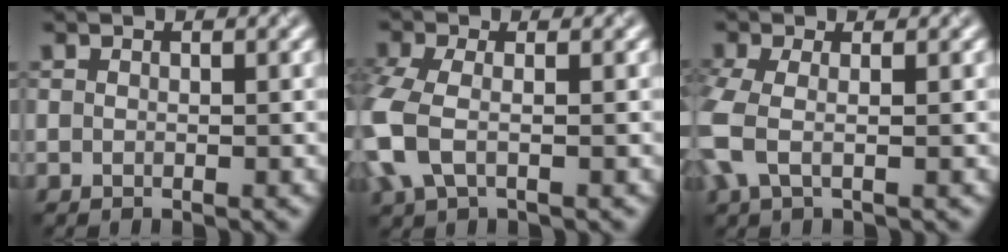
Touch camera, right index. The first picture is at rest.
{"total": 5.6, "force": [-1.3, 3.1, 4.5], "torque": [-0.133, -0.003, -0.033]}
{"total": 4.2, "force": [-1.1, 2.0, 3.6], "torque": [-0.109, -0.004, -0.026]}